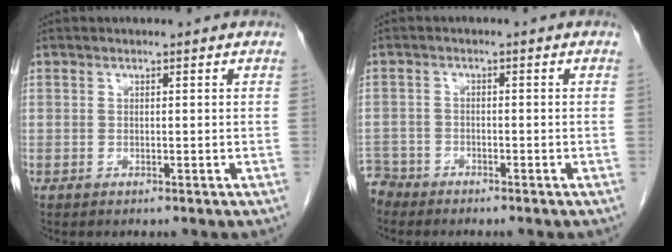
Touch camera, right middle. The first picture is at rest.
{"total": 3.4, "force": [-3.2, 1.1, -0.8], "torque": [0.016, -0.004, -0.064]}